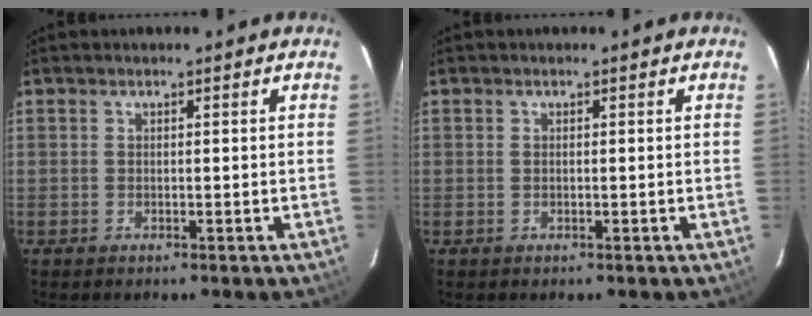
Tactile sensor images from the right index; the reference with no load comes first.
{"total": 0.0}